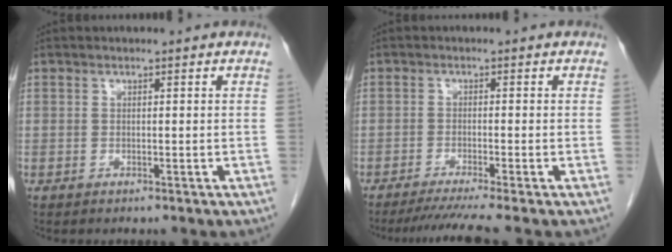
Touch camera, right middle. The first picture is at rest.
{"total": 6.0, "force": [-4.9, -1.4, 3.1], "torque": [-0.043, -0.019, -0.081]}